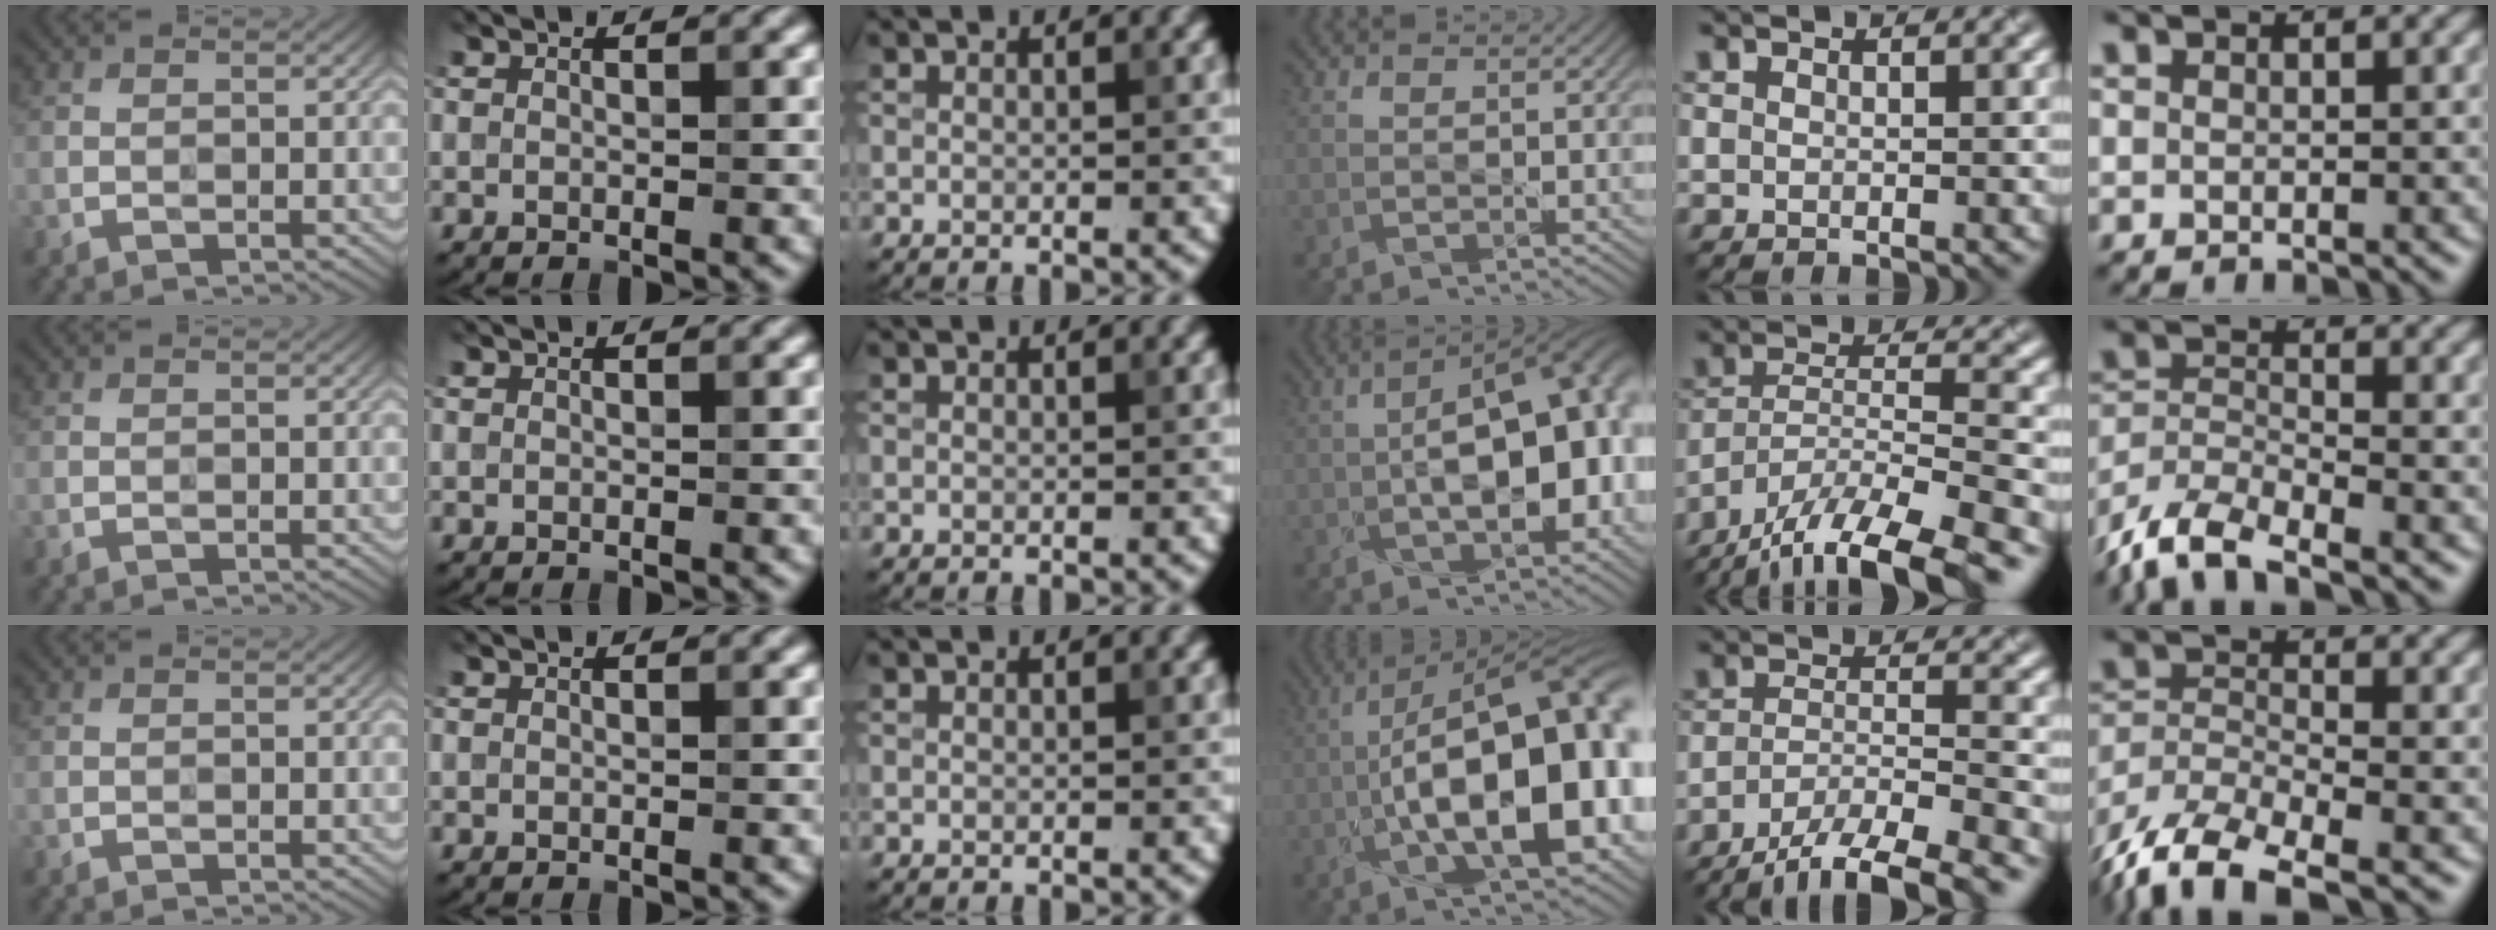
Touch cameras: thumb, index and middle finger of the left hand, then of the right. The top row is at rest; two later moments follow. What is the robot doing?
{"motion": "dispense", "object": "glue bottle"}